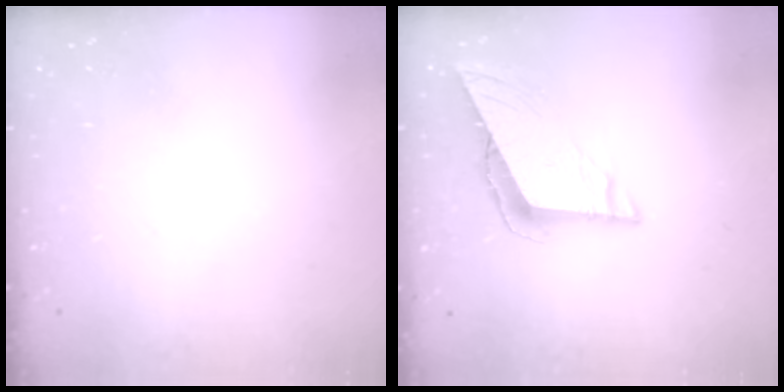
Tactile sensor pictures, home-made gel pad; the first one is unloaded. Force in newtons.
{"total": 8.3, "press": 8.2, "slide": 1.5}